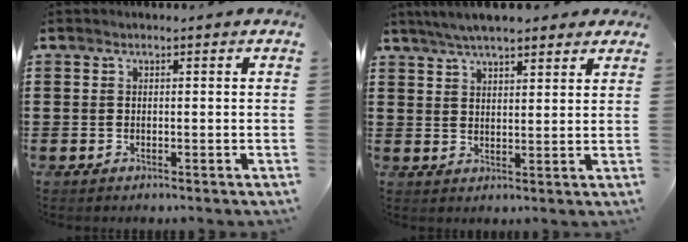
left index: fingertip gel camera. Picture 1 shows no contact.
{"total": 5.3, "force": [4.6, 1.0, 2.5], "torque": [-0.059, -0.003, 0.084]}